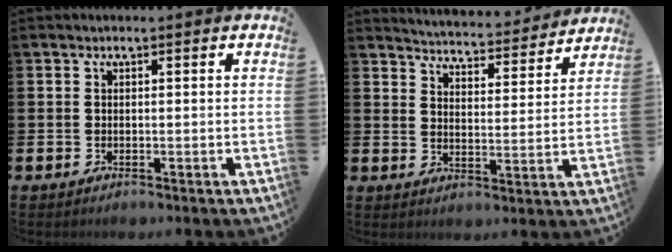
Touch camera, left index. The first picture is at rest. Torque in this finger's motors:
{"motor_torque": [-0.57, -1.14, -0.31, 0.00]}